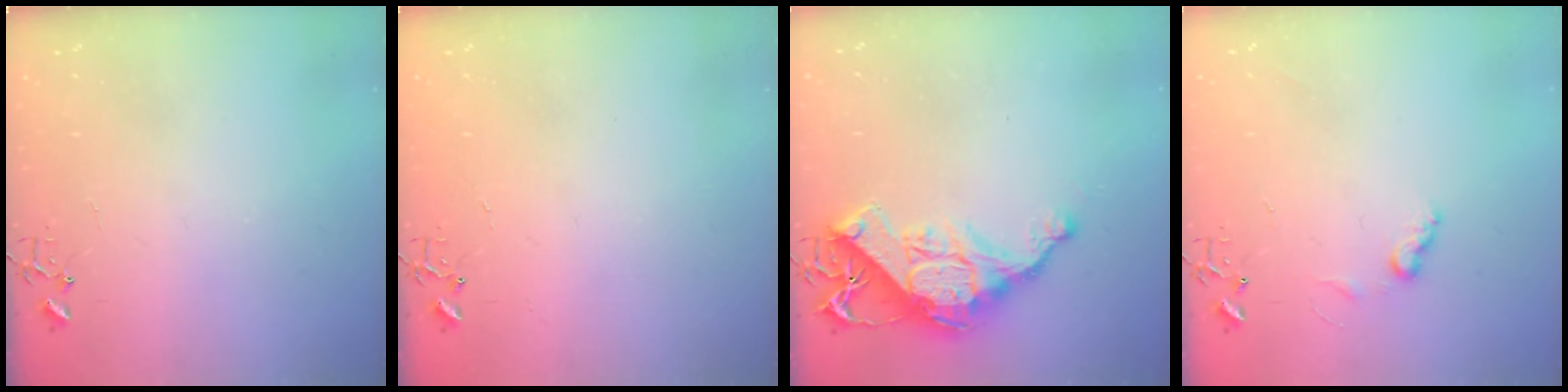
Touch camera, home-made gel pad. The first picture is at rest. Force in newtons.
{"total": 1.4, "press": 1.4, "slide": 0.2}
{"total": 15.3, "press": 15.3, "slide": 1.4}
{"total": 6.1, "press": 6.1, "slide": 0.3}